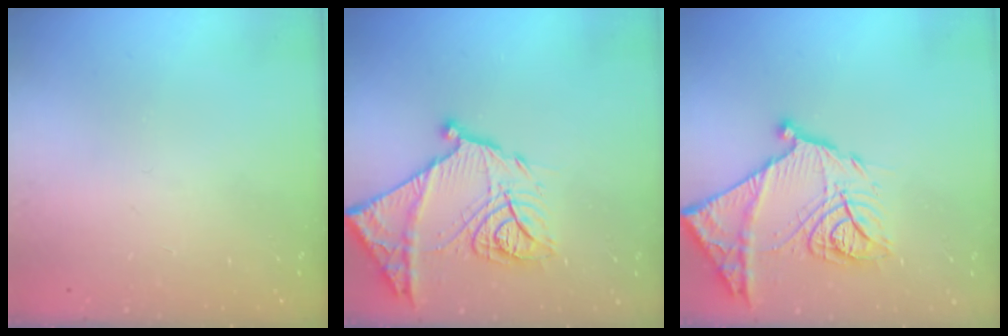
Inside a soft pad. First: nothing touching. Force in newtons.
{"total": 20.5, "press": 20.5, "slide": 1.8}
{"total": 20.5, "press": 20.5, "slide": 1.8}